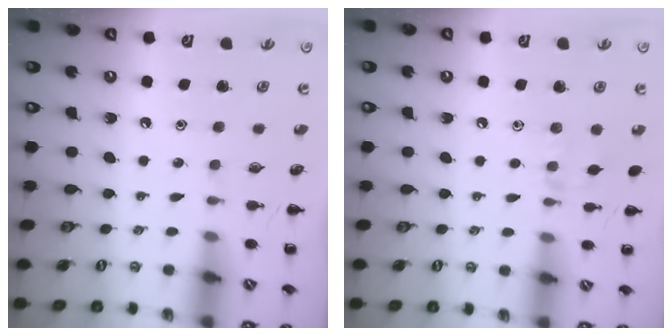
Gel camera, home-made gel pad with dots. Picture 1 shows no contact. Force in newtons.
{"total": 4.7, "press": 4.4, "slide": 1.7}